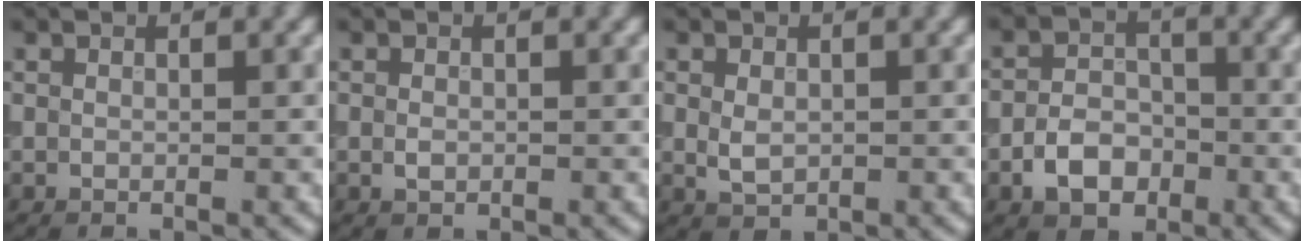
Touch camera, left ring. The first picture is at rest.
{"total": 1.0, "force": [-0.1, 0.7, 0.7], "torque": [-0.013, -0.002, -0.004]}
{"total": 2.0, "force": [0.1, 1.4, 1.4], "torque": [-0.027, -0.001, 0.003]}
{"total": 4.0, "force": [-1.8, 2.8, 2.3], "torque": [-0.037, 0.003, -0.036]}